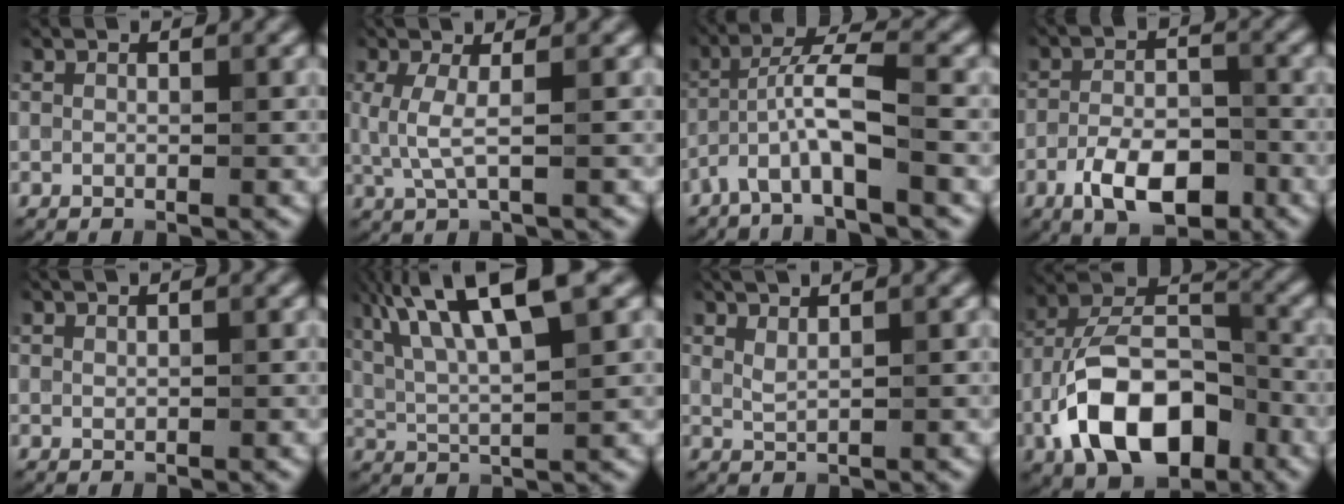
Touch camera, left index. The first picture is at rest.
{"total": 3.0, "force": [0.4, 0.7, 2.8], "torque": [-0.063, -0.001, 0.007]}
{"total": 5.3, "force": [-2.5, 0.7, 4.7], "torque": [-0.089, 0.017, -0.055]}
{"total": 6.1, "force": [-3.2, 2.8, 4.5], "torque": [-0.076, 0.001, -0.060]}
{"total": 0.8, "force": [0.7, 0.1, 0.4], "torque": [-0.007, 0.001, 0.013]}
{"total": 11.4, "force": [5.4, 3.2, 9.5], "torque": [-0.164, 0.023, 0.086]}
{"total": 2.2, "force": [1.6, 0.6, 1.4], "torque": [-0.024, 0.002, 0.027]}
{"total": 11.4, "force": [-4.8, 6.2, 8.3], "torque": [-0.153, 0.012, -0.092]}